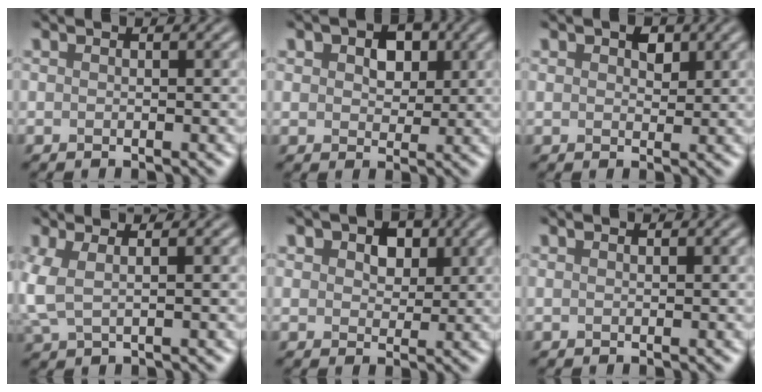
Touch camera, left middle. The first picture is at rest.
{"total": 2.4, "force": [1.4, 1.7, 0.9], "torque": [-0.029, 0.016, 0.033]}
{"total": 0.8, "force": [0.7, 0.0, -0.4], "torque": [-0.010, 0.013, 0.031]}
{"total": 0.9, "force": [0.1, 0.1, 0.9], "torque": [-0.046, 0.017, 0.017]}
{"total": 3.3, "force": [2.2, 2.2, 1.2], "torque": [-0.040, 0.025, 0.031]}
{"total": 0.7, "force": [0.1, -0.5, -0.5], "torque": [-0.012, 0.008, 0.013]}